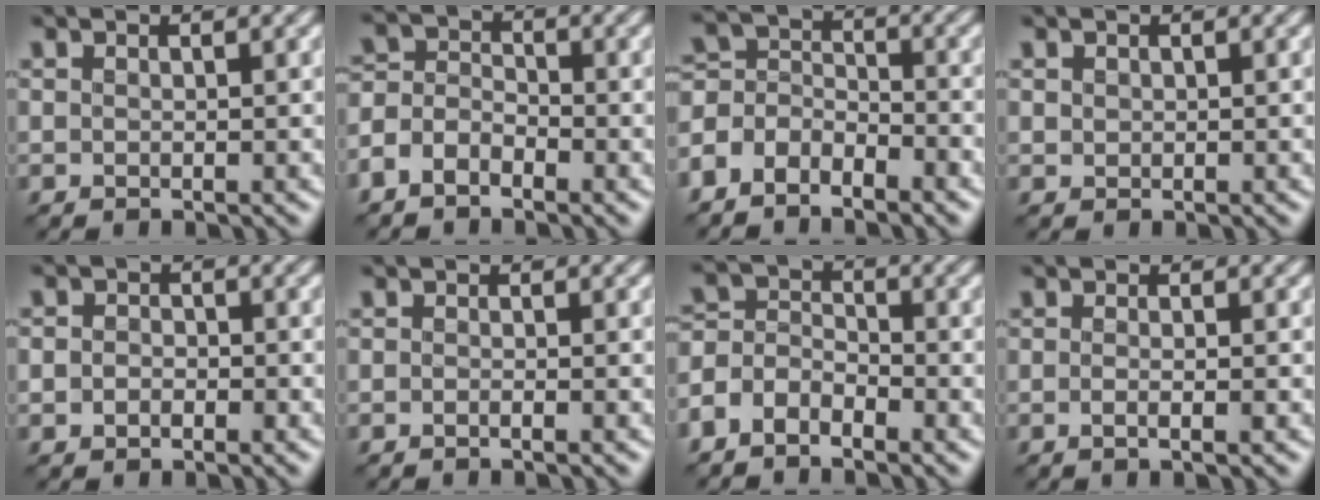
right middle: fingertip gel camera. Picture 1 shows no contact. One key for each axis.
{"total": 3.4, "fx": -2.2, "fy": 2.0, "fz": 1.7, "tx": -0.039, "ty": 0.006, "tz": -0.053}
{"total": 4.7, "fx": -3.3, "fy": 2.6, "fz": 2.1, "tx": -0.036, "ty": 0.008, "tz": -0.073}
{"total": 0.5, "fx": 0.2, "fy": 0.4, "fz": 0.1, "tx": 0.000, "ty": -0.002, "tz": 0.007}
{"total": 2.3, "fx": -0.5, "fy": 1.8, "fz": 1.3, "tx": -0.005, "ty": 0.007, "tz": -0.022}
{"total": 0.8, "fx": -0.5, "fy": 0.1, "fz": 0.6, "tx": -0.010, "ty": -0.004, "tz": -0.010}
{"total": 4.2, "fx": -2.8, "fy": 2.4, "fz": 2.0, "tx": -0.045, "ty": 0.006, "tz": -0.066}
{"total": 1.8, "fx": -0.4, "fy": 0.7, "fz": 1.6, "tx": -0.009, "ty": -0.009, "tz": -0.014}